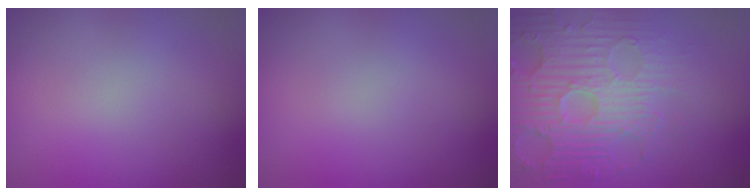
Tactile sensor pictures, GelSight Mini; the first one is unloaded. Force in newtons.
{"total": 0.0}
{"total": 5.5, "press": 5.1, "slide": 2.0}